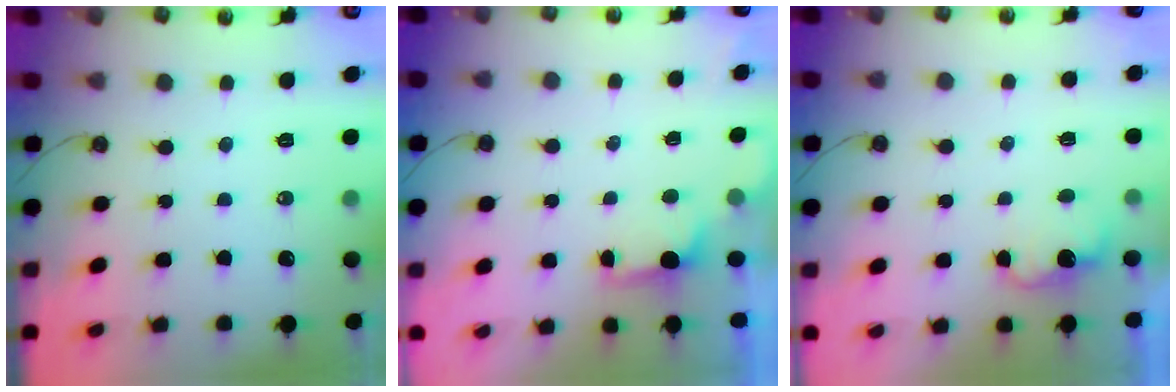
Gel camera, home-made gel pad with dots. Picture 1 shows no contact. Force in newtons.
{"total": 0.9, "press": 0.4, "slide": 0.8}
{"total": 2.9, "press": 2.8, "slide": 0.8}